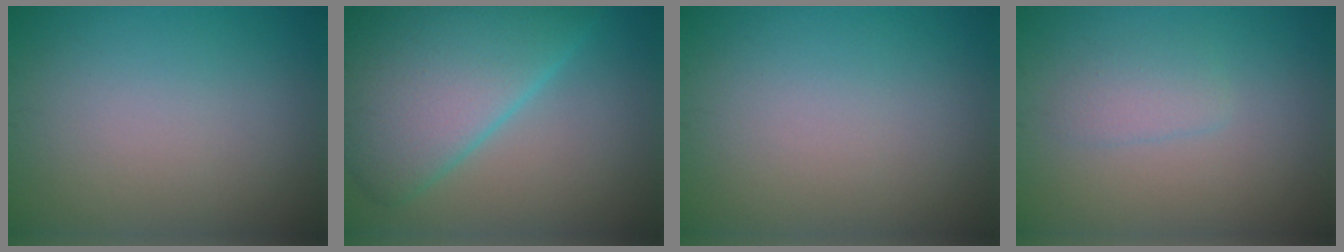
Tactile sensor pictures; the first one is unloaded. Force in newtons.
{"total": 10.3, "press": 10.3, "slide": 0.2}
{"total": 0.0}
{"total": 1.6, "press": 1.6, "slide": 0.1}